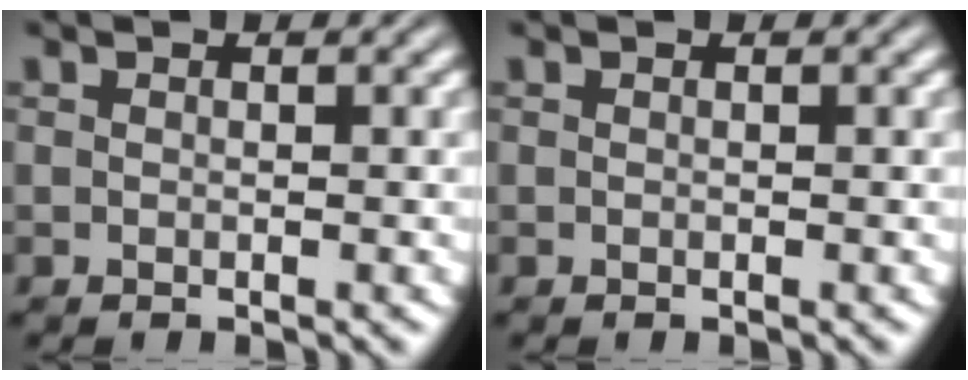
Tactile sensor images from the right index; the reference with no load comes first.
{"total": 0.0}